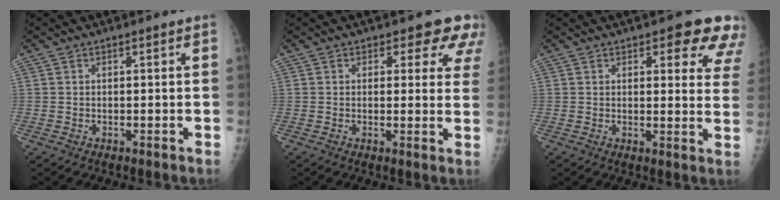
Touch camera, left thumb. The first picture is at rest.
{"total": 7.3, "force": [5.4, 3.9, 2.9], "torque": [0.014, -0.023, 0.040]}
{"total": 10.6, "force": [6.9, 4.2, 6.8], "torque": [-0.030, -0.034, 0.067]}